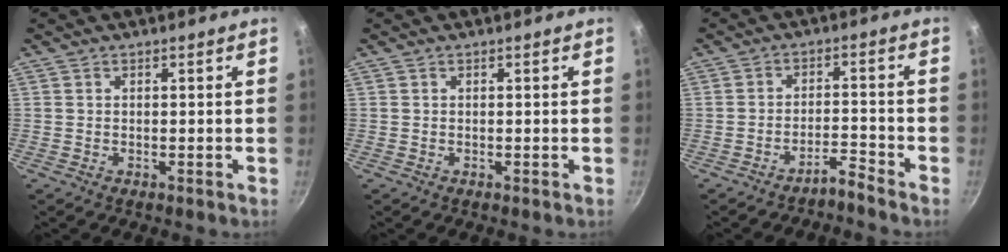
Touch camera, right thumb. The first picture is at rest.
{"total": 0.0}
{"total": 3.4, "force": [-3.2, -0.1, 1.2], "torque": [-0.025, 0.032, -0.058]}